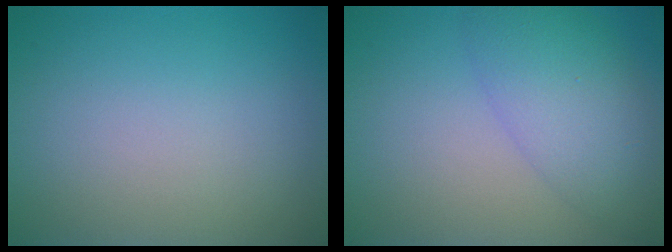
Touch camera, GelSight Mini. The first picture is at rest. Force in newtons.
{"total": 5.6, "press": 5.6, "slide": 0.2}